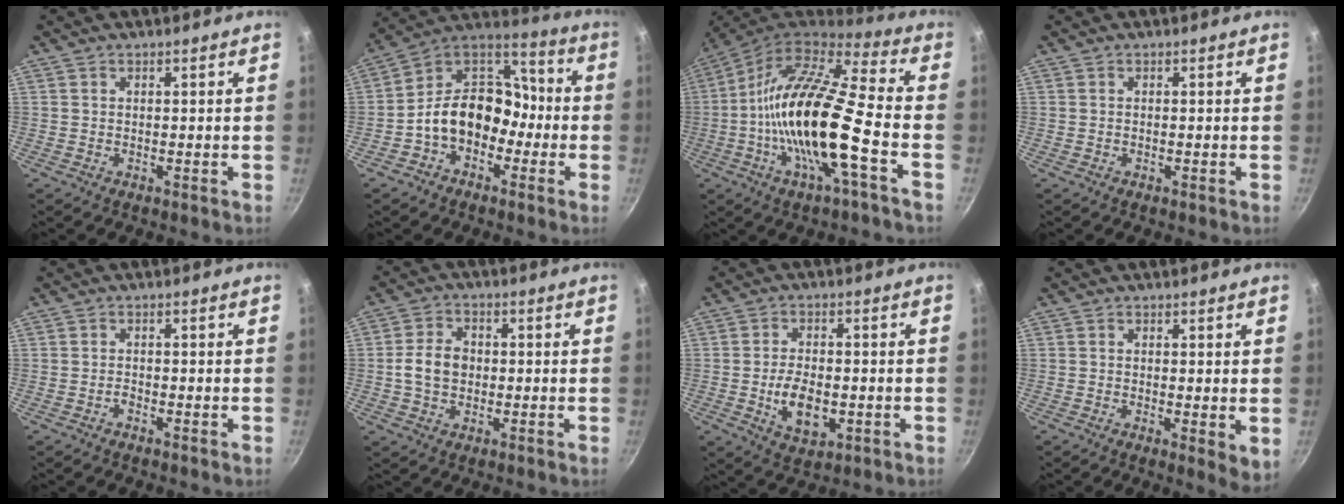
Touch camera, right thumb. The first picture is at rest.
{"total": 14.6, "force": [-4.3, 11.0, 8.6], "torque": [-0.088, 0.069, -0.097]}
{"total": 21.3, "force": [-5.0, 5.4, 20.0], "torque": [-0.362, 0.033, -0.112]}
{"total": 0.0}
{"total": 0.8, "force": [-0.7, 0.2, 0.3], "torque": [-0.007, 0.008, -0.016]}
{"total": 6.7, "force": [-0.3, 5.1, 4.4], "torque": [-0.067, 0.018, -0.012]}
{"total": 8.5, "force": [-1.7, 4.9, 6.7], "torque": [-0.106, 0.004, -0.024]}
{"total": 4.1, "force": [0.1, 1.4, 3.9], "torque": [-0.050, -0.014, 0.000]}